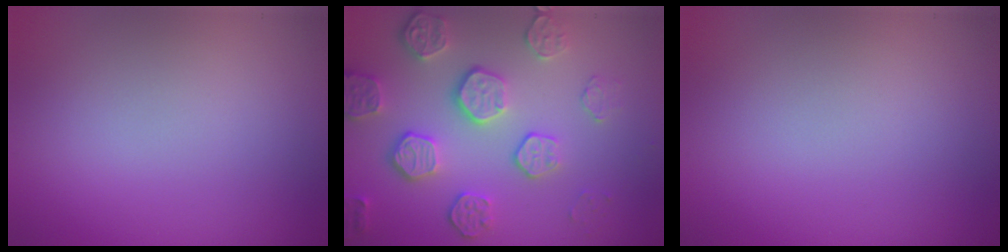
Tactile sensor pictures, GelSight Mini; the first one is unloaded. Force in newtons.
{"total": 5.4, "press": 4.2, "slide": 3.3}
{"total": 0.0}